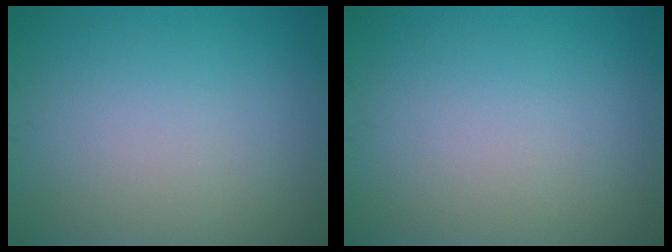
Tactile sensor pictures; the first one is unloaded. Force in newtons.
{"total": 0.0}